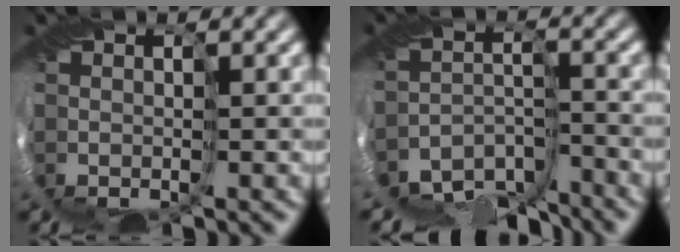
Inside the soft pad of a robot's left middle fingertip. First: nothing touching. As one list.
[{"total": 9.5, "force": [-9.2, 2.0, 1.1], "torque": [-0.010, -0.014, -0.151]}]